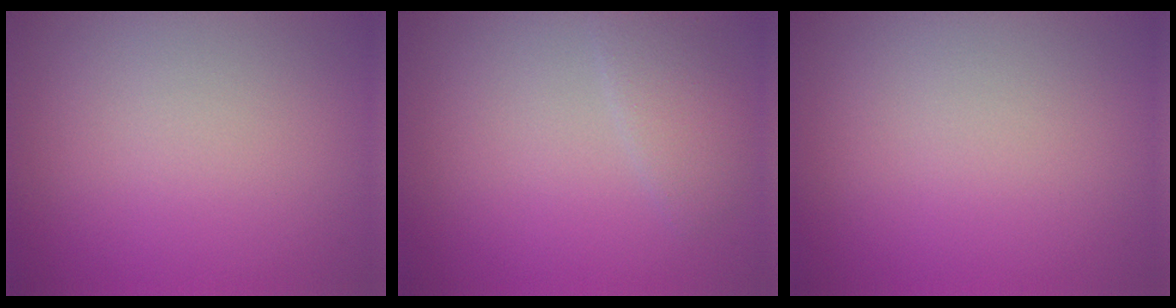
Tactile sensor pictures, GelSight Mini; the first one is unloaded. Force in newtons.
{"total": 1.9, "press": 1.9, "slide": 0.1}
{"total": 0.0}